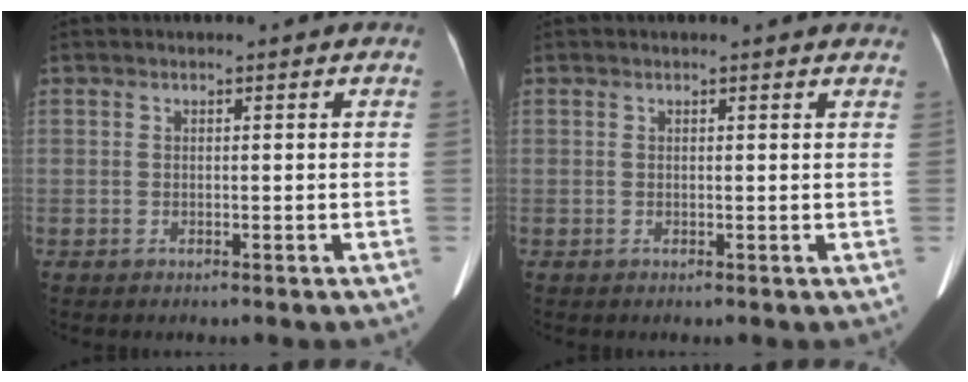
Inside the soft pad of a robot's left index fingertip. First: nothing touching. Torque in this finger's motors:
{"motor_torque": [-0.03, -2.11, 0.00, 0.02]}